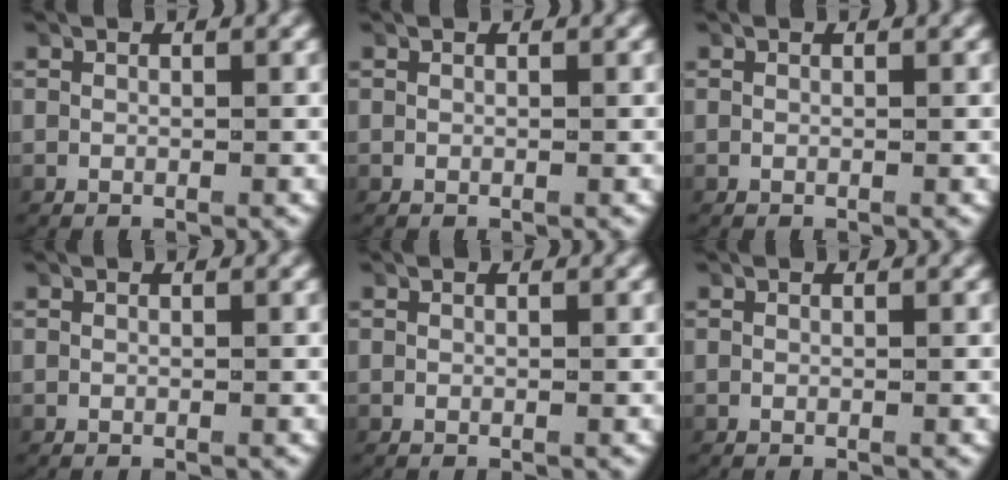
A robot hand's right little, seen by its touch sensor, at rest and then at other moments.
{"total": 0.0}
{"total": 0.0}
{"total": 0.0}
{"total": 0.0}
{"total": 0.0}